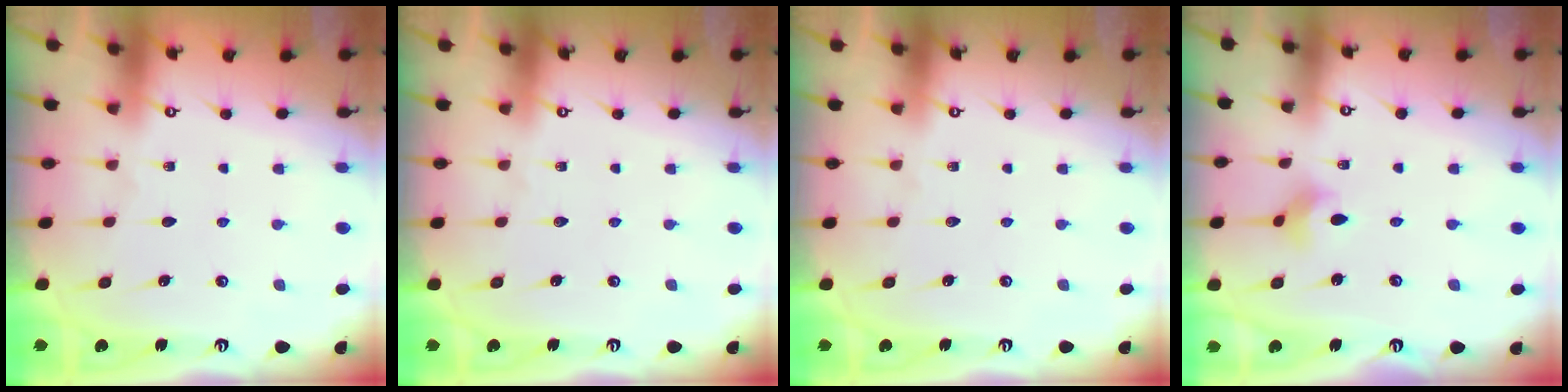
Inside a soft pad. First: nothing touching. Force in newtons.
{"total": 0.0}
{"total": 0.0}
{"total": 3.1, "press": 3.0, "slide": 0.7}